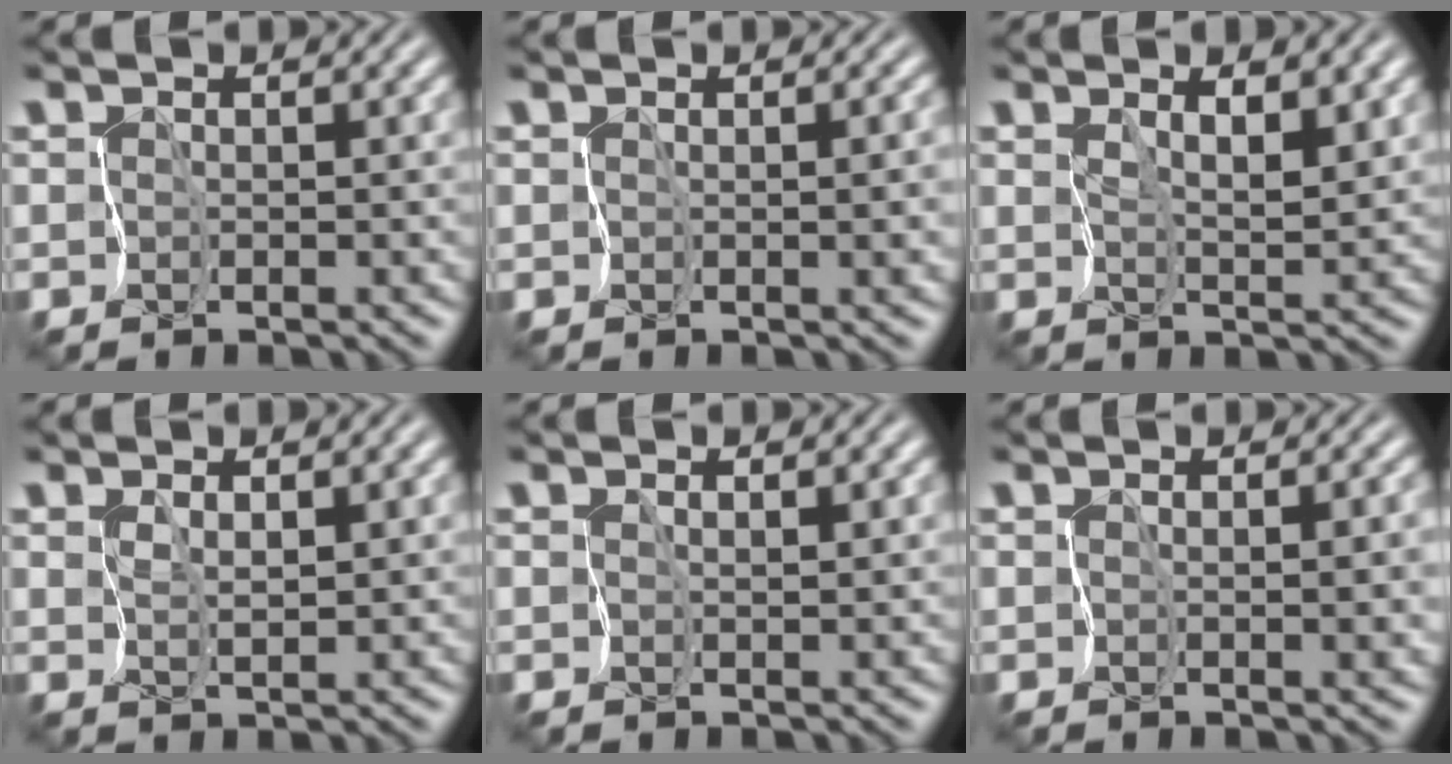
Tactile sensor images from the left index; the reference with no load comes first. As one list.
[{"total": 2.8, "force": [-0.5, 1.3, 2.5], "torque": [-0.020, 0.003, 0.002]}, {"total": 2.6, "force": [1.5, 0.5, 2.1], "torque": [-0.031, -0.006, 0.027]}, {"total": 1.0, "force": [0.9, -0.2, 0.4], "torque": [-0.010, -0.006, 0.021]}, {"total": 0.8, "force": [0.6, 0.0, 0.6], "torque": [-0.010, -0.005, 0.017]}, {"total": 2.9, "force": [-0.1, 1.1, 2.7], "torque": [-0.038, -0.003, 0.007]}]